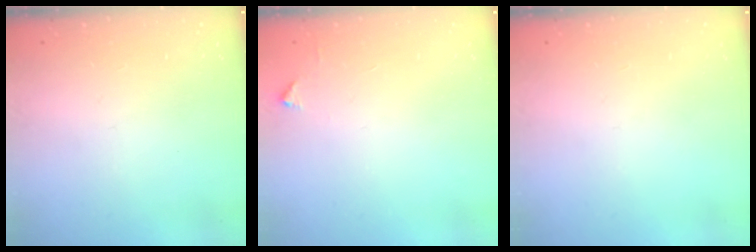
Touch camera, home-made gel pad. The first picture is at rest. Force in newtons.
{"total": 2.1, "press": 2.1, "slide": 0.3}
{"total": 0.0}